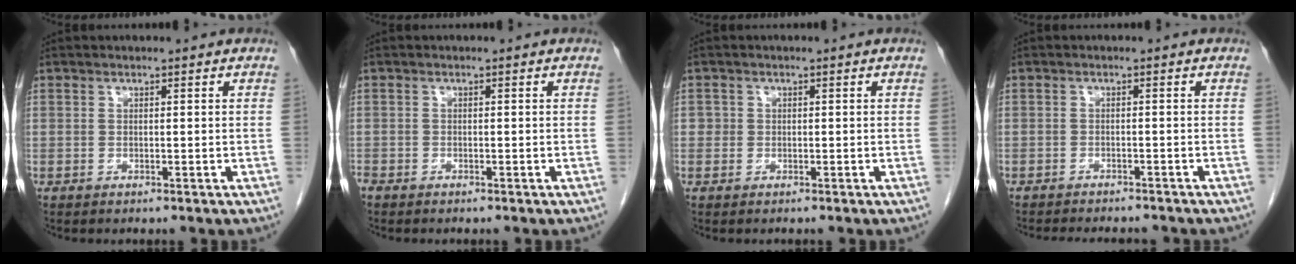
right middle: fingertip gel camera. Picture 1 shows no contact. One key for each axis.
{"total": 1.3, "fx": -1.1, "fy": 0.4, "fz": 0.4, "tx": -0.012, "ty": -0.003, "tz": -0.019}
{"total": 1.2, "fx": -0.2, "fy": 1.1, "fz": 0.0, "tx": 0.005, "ty": 0.006, "tz": -0.006}
{"total": 7.6, "fx": -7.0, "fy": 1.7, "fz": 2.5, "tx": -0.033, "ty": -0.005, "tz": -0.089}